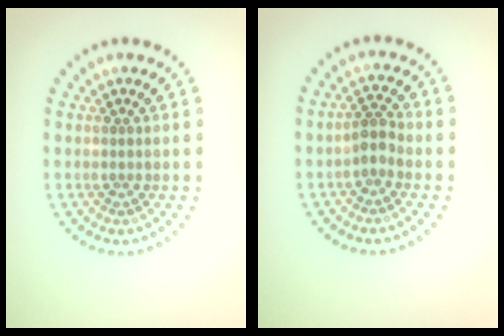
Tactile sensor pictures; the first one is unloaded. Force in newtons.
{"total": 1.9, "press": 1.5, "slide": 1.1}